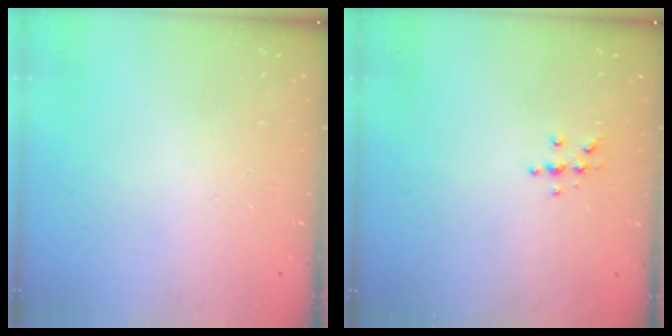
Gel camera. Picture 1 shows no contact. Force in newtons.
{"total": 4.2, "press": 4.2, "slide": 0.3}